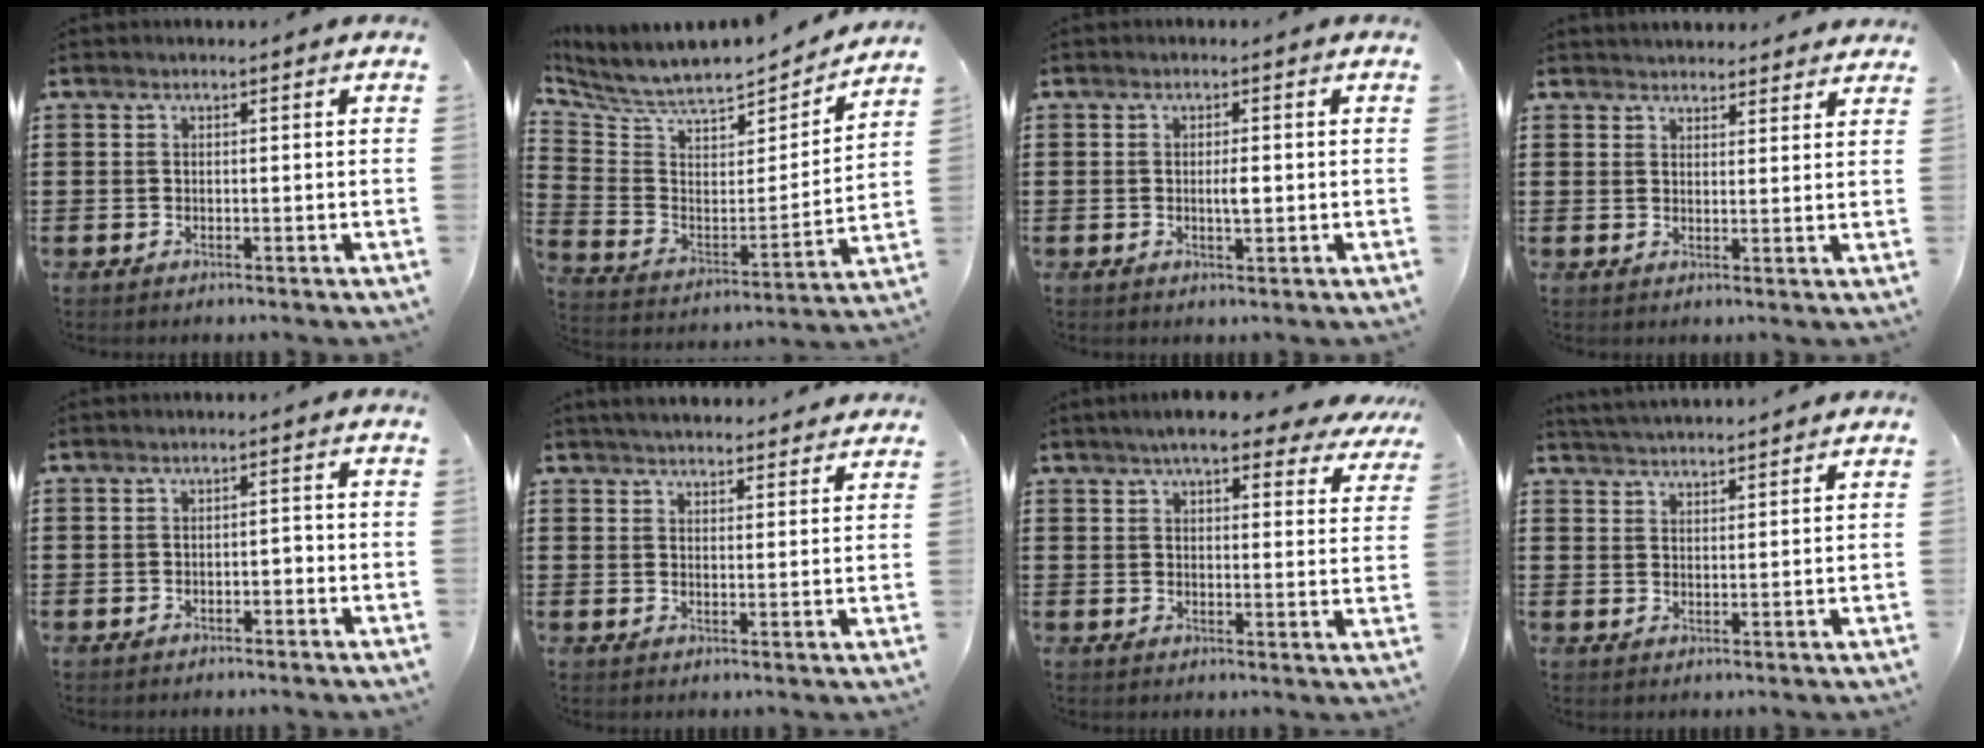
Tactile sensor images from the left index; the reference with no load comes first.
{"total": 6.7, "force": [6.3, 1.4, 1.9], "torque": [-0.073, -0.057, 0.104]}
{"total": 2.1, "force": [-0.1, 0.5, 2.0], "torque": [-0.038, -0.001, -0.001]}
{"total": 2.7, "force": [2.7, 0.3, -0.1], "torque": [-0.004, -0.006, 0.052]}
{"total": 1.2, "force": [-0.9, 0.4, 0.7], "torque": [-0.018, 0.001, -0.020]}
{"total": 3.5, "force": [3.5, 0.0, 0.3], "torque": [-0.015, -0.011, 0.064]}
{"total": 7.0, "force": [5.9, 1.0, 3.5], "torque": [-0.070, -0.018, 0.104]}
{"total": 3.0, "force": [3.0, -0.4, 0.0], "torque": [-0.010, -0.009, 0.056]}